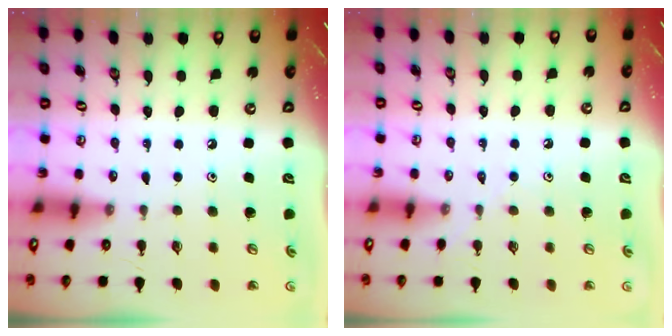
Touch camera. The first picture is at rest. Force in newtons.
{"total": 4.3, "press": 4.3, "slide": 0.6}